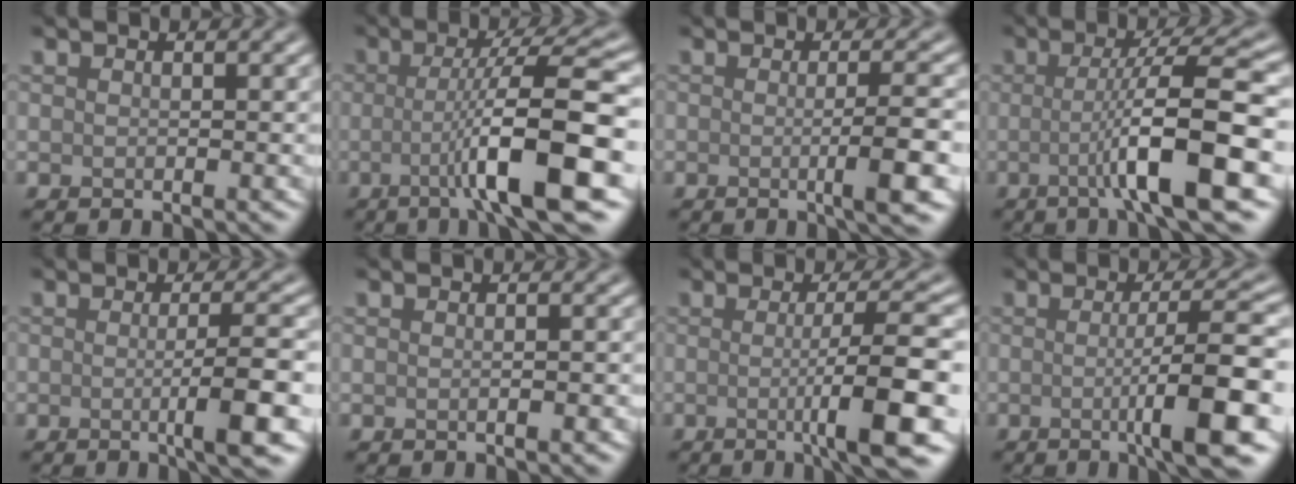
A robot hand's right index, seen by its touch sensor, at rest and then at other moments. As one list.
[{"total": 9.3, "force": [-2.1, 1.3, 8.9], "torque": [-0.128, 0.009, -0.041]}, {"total": 4.3, "force": [-0.8, 0.7, 4.2], "torque": [-0.061, -0.003, -0.015]}, {"total": 8.3, "force": [-1.7, 1.2, 8.1], "torque": [-0.119, 0.010, -0.036]}, {"total": 5.1, "force": [-0.9, 0.8, 5.0], "torque": [-0.074, -0.004, -0.017]}, {"total": 1.5, "force": [-0.2, 0.5, 1.4], "torque": [-0.012, 0.001, -0.003]}, {"total": 8.0, "force": [-1.1, 1.1, 7.8], "torque": [-0.114, -0.003, -0.017]}, {"total": 7.9, "force": [-1.2, 1.2, 7.7], "torque": [-0.110, 0.002, -0.022]}]